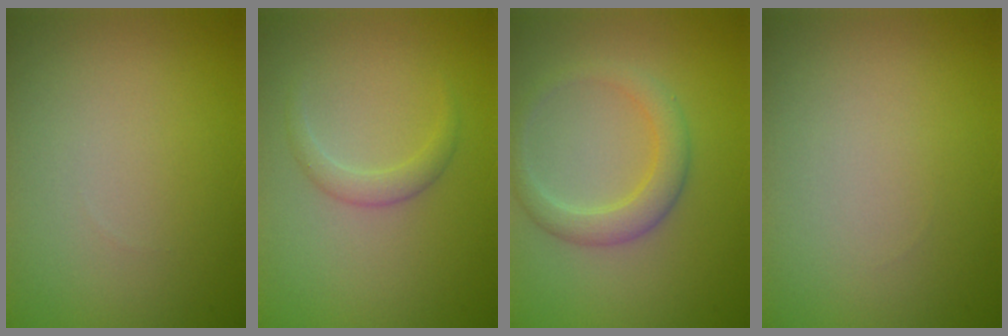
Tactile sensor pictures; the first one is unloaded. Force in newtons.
{"total": 1.6, "press": 1.6, "slide": 0.0}
{"total": 2.8, "press": 2.8, "slide": 0.1}
{"total": 0.0}